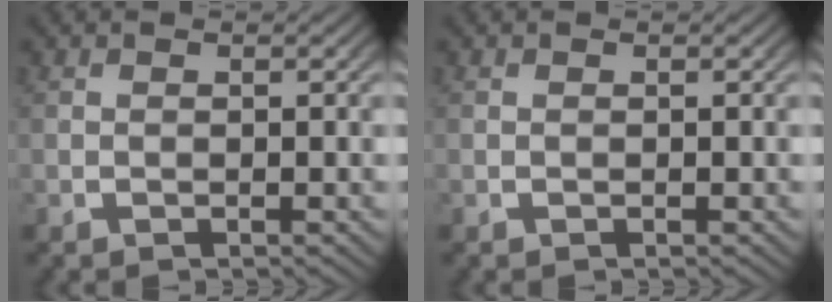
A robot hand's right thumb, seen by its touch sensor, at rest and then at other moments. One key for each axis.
{"total": 0.0}